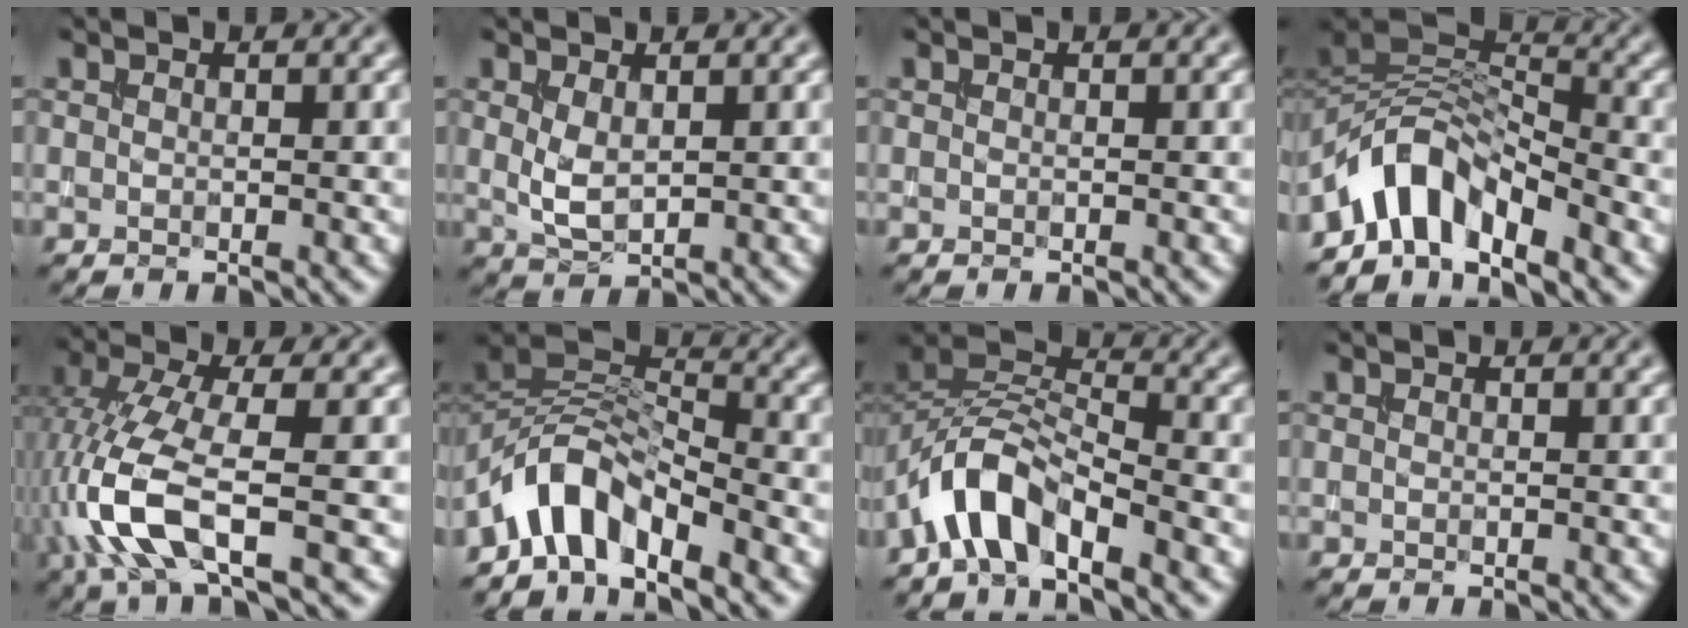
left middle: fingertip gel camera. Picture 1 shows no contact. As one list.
[{"total": 2.2, "force": [0.5, 1.1, 1.9], "torque": [-0.047, -0.002, 0.015]}, {"total": 0.0}, {"total": 6.3, "force": [-4.7, 2.7, 3.2], "torque": [-0.039, 0.005, -0.099]}, {"total": 6.9, "force": [-2.3, 2.1, 6.2], "torque": [-0.155, 0.002, -0.054]}, {"total": 5.5, "force": [-4.3, 2.1, 2.7], "torque": [-0.039, 0.006, -0.092]}, {"total": 5.2, "force": [-3.7, 1.8, 3.1], "torque": [-0.051, 0.013, -0.078]}, {"total": 0.0}]